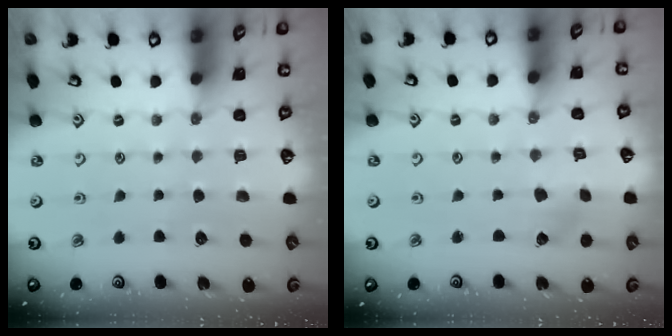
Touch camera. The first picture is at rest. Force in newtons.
{"total": 1.9, "press": 1.9, "slide": 0.2}